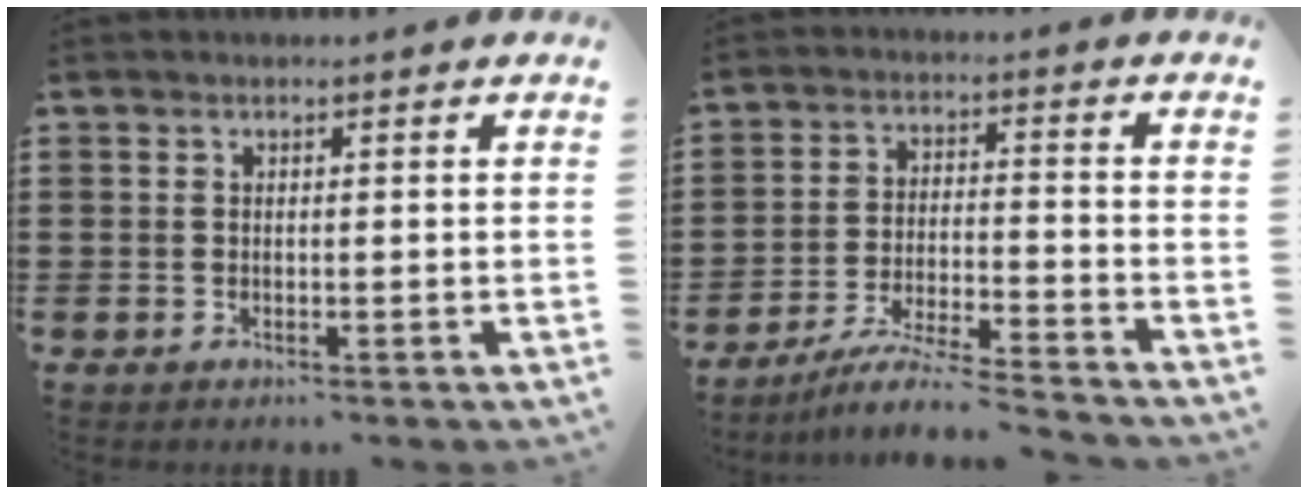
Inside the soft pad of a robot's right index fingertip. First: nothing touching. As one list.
[{"total": 6.7, "force": [-6.2, -0.3, 2.5], "torque": [-0.058, -0.011, -0.122]}]